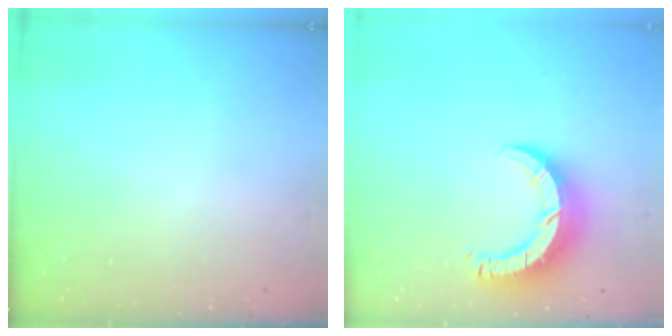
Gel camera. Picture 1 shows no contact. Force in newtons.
{"total": 9.9, "press": 9.8, "slide": 1.0}